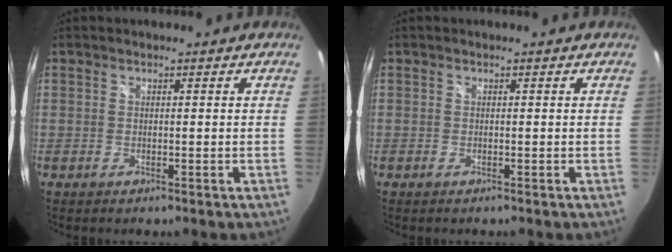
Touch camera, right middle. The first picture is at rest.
{"total": 0.0}